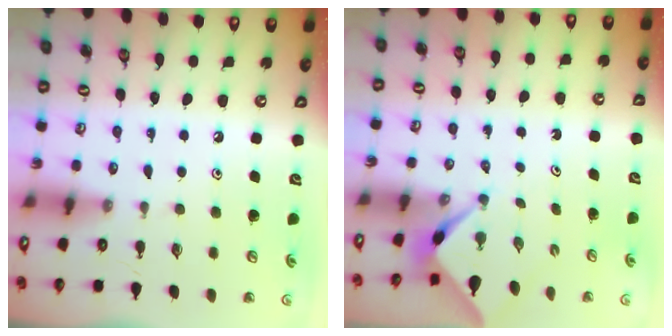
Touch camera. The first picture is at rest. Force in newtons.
{"total": 2.2, "press": 2.2, "slide": 0.2}